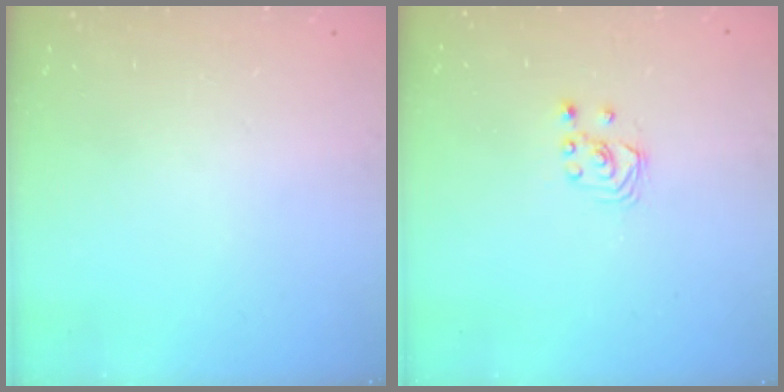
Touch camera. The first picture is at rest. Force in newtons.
{"total": 1.8, "press": 1.8, "slide": 0.2}